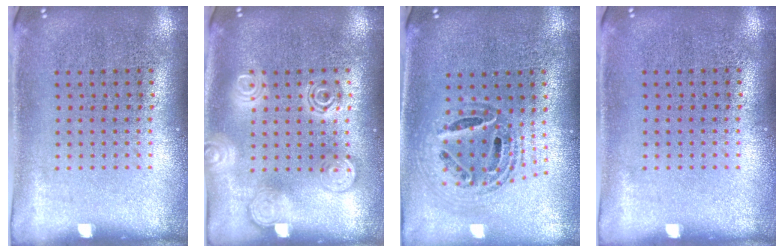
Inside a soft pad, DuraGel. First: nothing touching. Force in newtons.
{"total": 2.8, "press": 2.8, "slide": 0.4}
{"total": 0.9, "press": 0.9, "slide": 0.2}
{"total": 0.0}